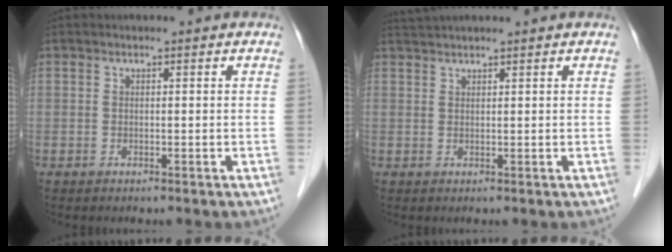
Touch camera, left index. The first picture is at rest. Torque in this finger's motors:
{"motor_torque": [0.11, -0.12, 0.06, 0.00]}